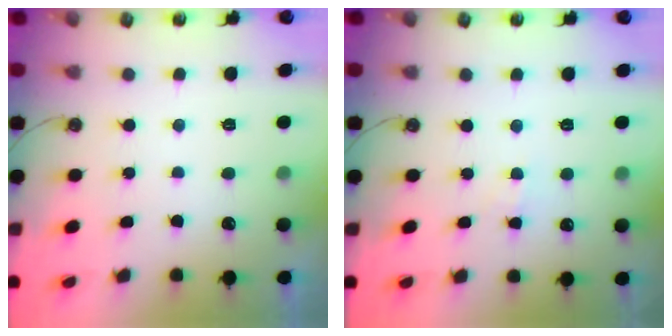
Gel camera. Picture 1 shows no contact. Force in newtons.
{"total": 3.0, "press": 2.9, "slide": 0.5}